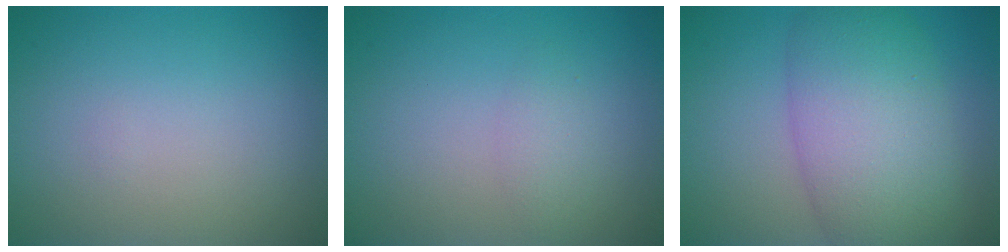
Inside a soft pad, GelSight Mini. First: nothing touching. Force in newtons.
{"total": 1.4, "press": 1.4, "slide": 0.1}
{"total": 8.7, "press": 8.7, "slide": 0.5}